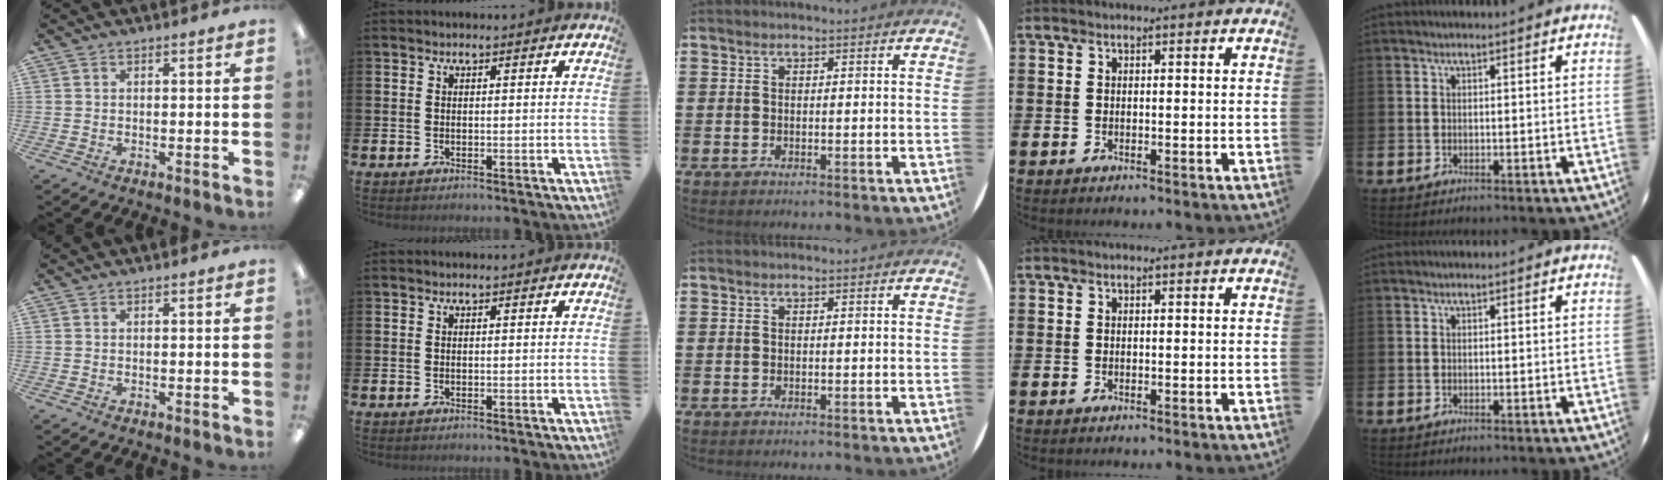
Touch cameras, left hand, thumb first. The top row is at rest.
{}